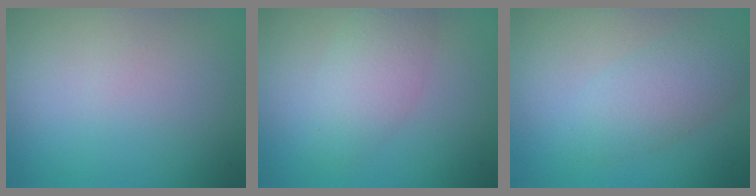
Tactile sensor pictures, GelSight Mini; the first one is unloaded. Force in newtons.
{"total": 3.3, "press": 3.3, "slide": 0.1}
{"total": 3.4, "press": 3.4, "slide": 0.1}